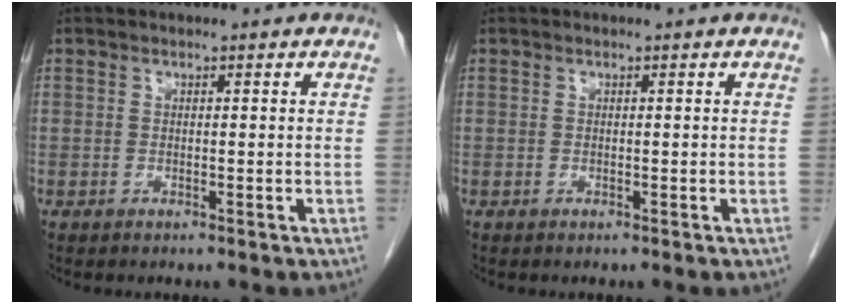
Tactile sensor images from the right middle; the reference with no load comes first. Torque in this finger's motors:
{"motor_torque": [-0.08, -0.17, -0.02, -0.01]}